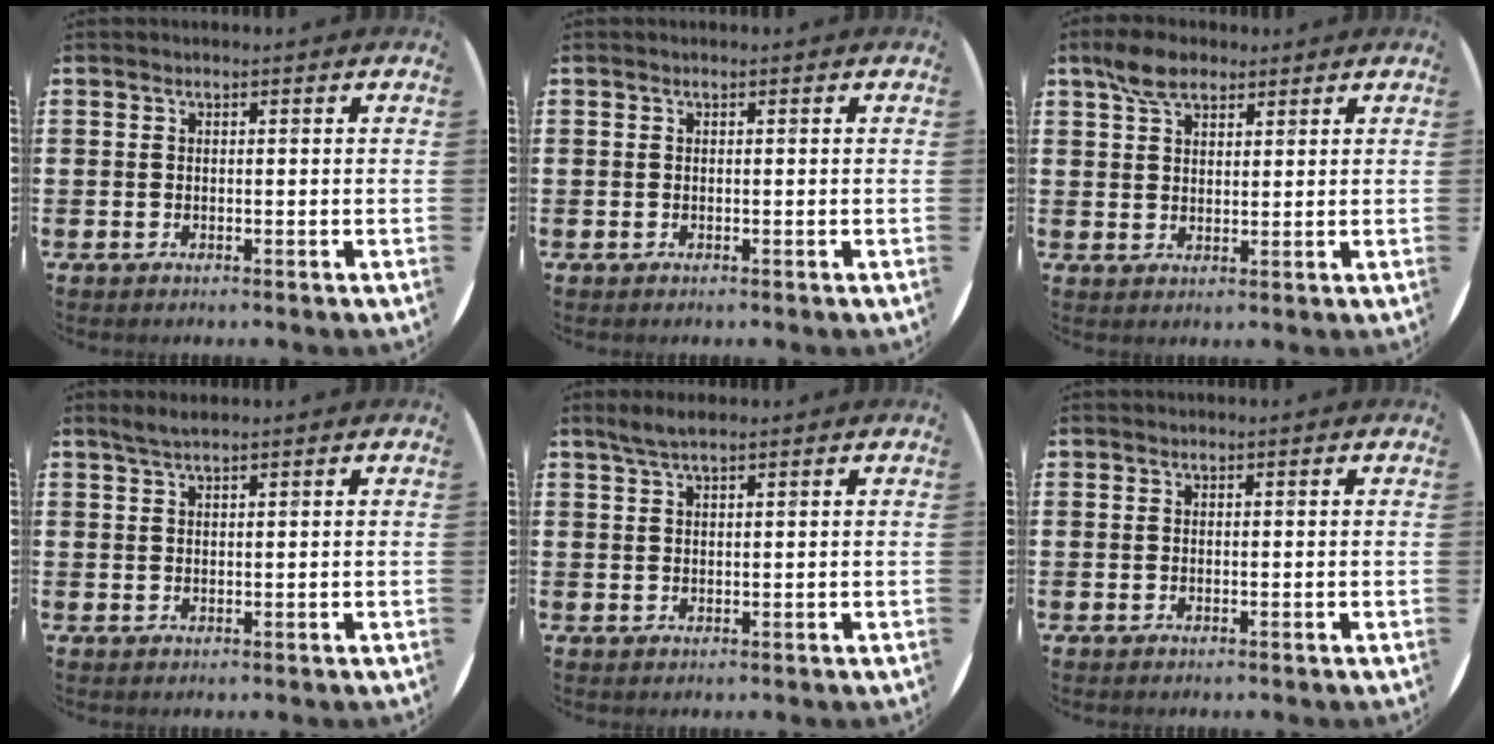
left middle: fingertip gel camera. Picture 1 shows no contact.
{"total": 0.0}
{"total": 4.9, "force": [3.6, 2.5, 2.2], "torque": [-0.043, 0.004, 0.067]}
{"total": 1.8, "force": [1.5, 0.1, 0.9], "torque": [-0.018, 0.003, 0.028]}
{"total": 2.4, "force": [1.9, 0.3, 1.4], "torque": [-0.030, 0.004, 0.034]}
{"total": 0.0}